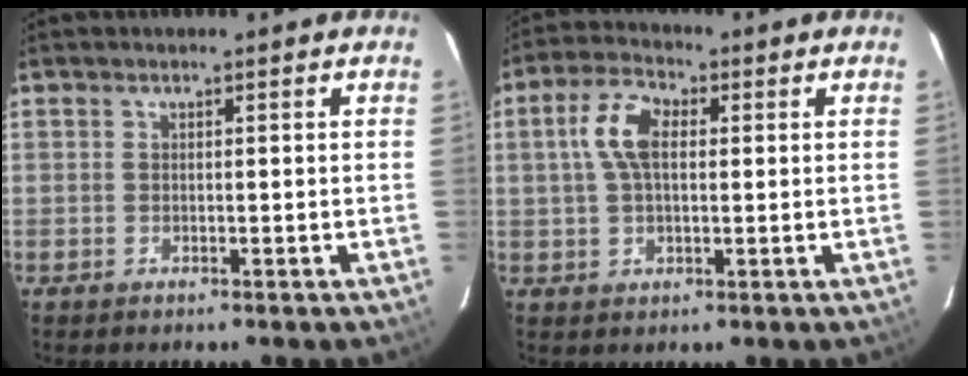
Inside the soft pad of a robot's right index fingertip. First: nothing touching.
{"total": 7.6, "force": [1.4, 4.1, 6.2], "torque": [-0.124, 0.020, 0.027]}